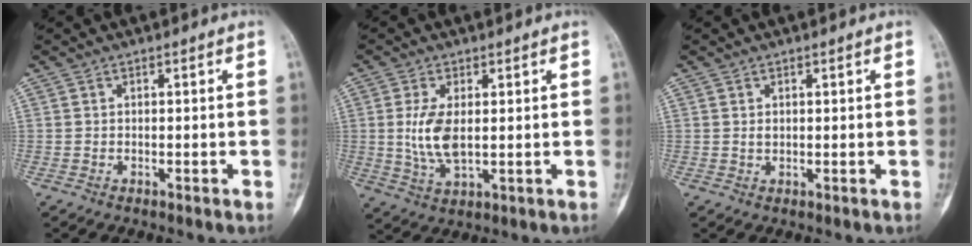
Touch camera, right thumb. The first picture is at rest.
{"total": 7.3, "force": [0.8, 3.7, 6.2], "torque": [-0.130, -0.004, 0.019]}
{"total": 1.0, "force": [0.3, 0.7, 0.7], "torque": [-0.003, 0.004, 0.006]}